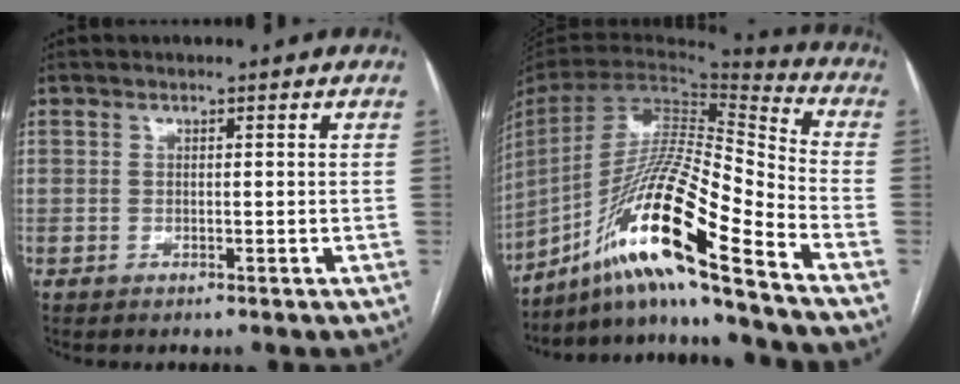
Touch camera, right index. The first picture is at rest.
{"total": 21.5, "force": [-14.5, -0.2, 15.9], "torque": [-0.324, -0.018, -0.274]}